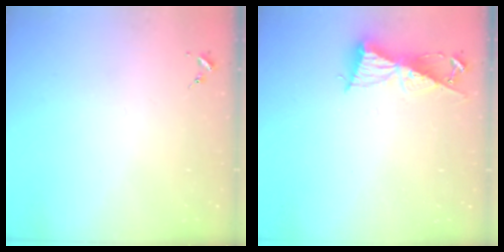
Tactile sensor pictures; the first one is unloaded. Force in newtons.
{"total": 9.2, "press": 9.2, "slide": 0.3}